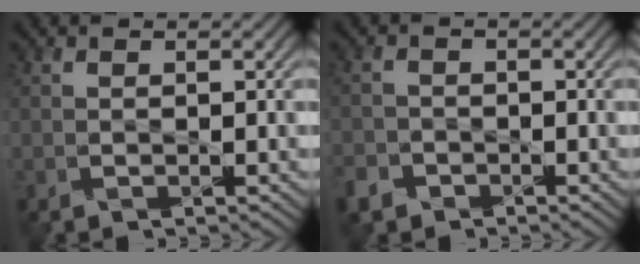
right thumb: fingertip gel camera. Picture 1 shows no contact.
{"total": 2.7, "force": [-1.9, 1.7, 0.7], "torque": [-0.020, -0.006, -0.045]}